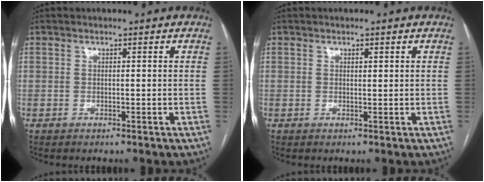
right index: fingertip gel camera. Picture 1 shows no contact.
{"total": 0.7, "force": [0.4, 0.2, 0.5], "torque": [-0.011, -0.001, 0.006]}